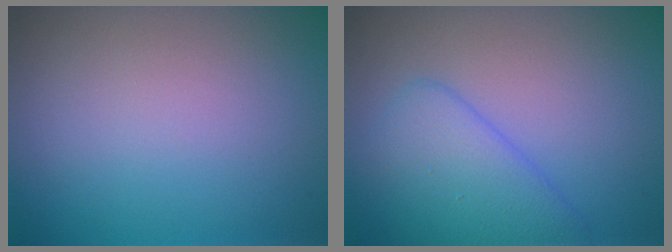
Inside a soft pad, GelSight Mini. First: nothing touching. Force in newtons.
{"total": 4.4, "press": 4.4, "slide": 0.1}